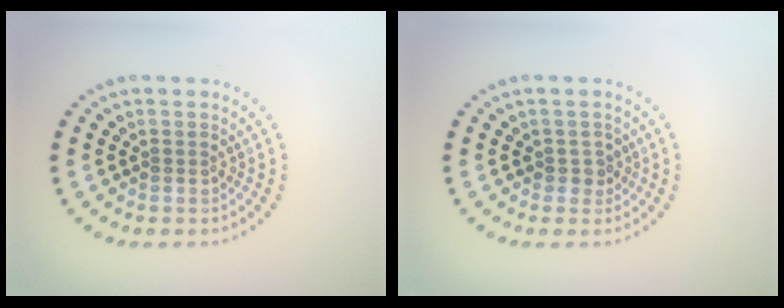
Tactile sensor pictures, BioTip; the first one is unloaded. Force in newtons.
{"total": 1.5, "press": 1.2, "slide": 0.8}